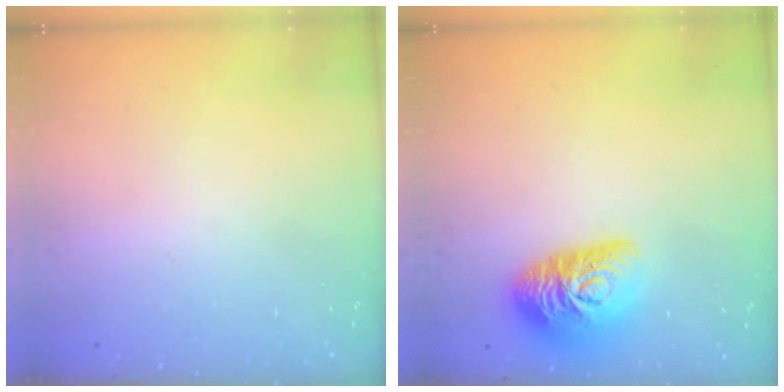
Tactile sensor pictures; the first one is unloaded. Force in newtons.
{"total": 13.7, "press": 13.7, "slide": 0.9}